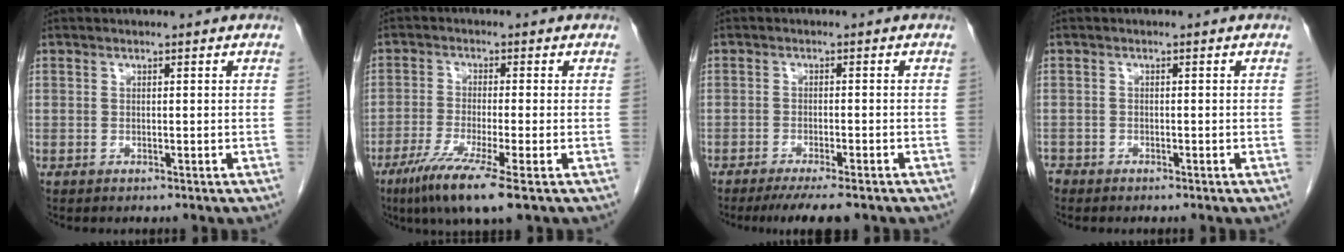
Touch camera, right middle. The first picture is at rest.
{"total": 8.6, "force": [-5.1, -0.3, 7.0], "torque": [-0.128, -0.027, -0.089]}
{"total": 7.1, "force": [-5.6, 1.0, 4.2], "torque": [-0.054, -0.012, -0.084]}
{"total": 1.8, "force": [-1.5, 1.0, 0.1], "torque": [-0.010, -0.001, -0.029]}